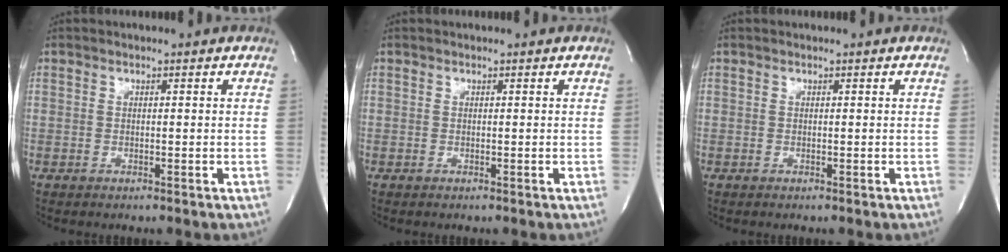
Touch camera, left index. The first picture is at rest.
{"total": 0.0}
{"total": 0.0}